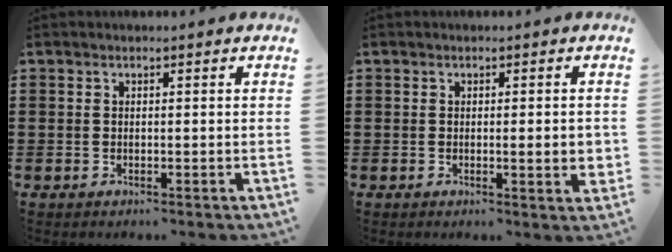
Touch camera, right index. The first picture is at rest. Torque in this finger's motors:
{"motor_torque": [0.21, 0.13, 0.23, 0.05]}